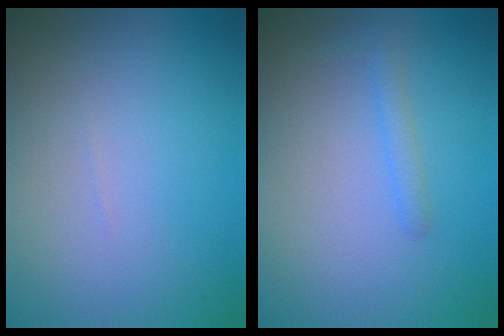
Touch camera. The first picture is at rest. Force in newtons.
{"total": 1.1, "press": 1.1, "slide": 0.0}